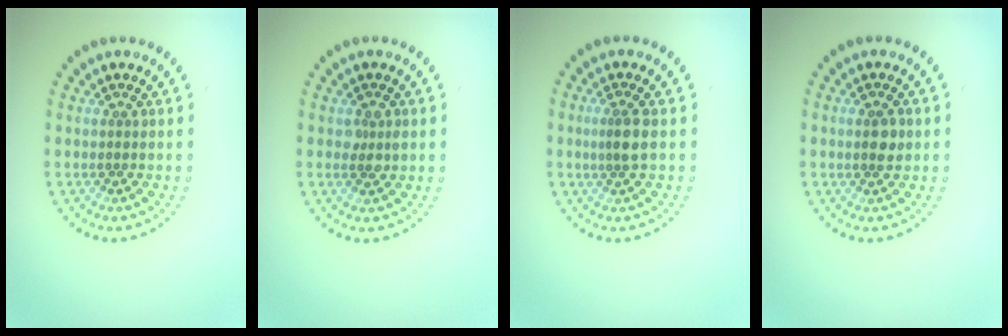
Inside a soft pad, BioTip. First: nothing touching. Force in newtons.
{"total": 1.2, "press": 1.2, "slide": 0.2}
{"total": 2.1, "press": 1.7, "slide": 1.2}
{"total": 1.7, "press": 1.7, "slide": 0.3}